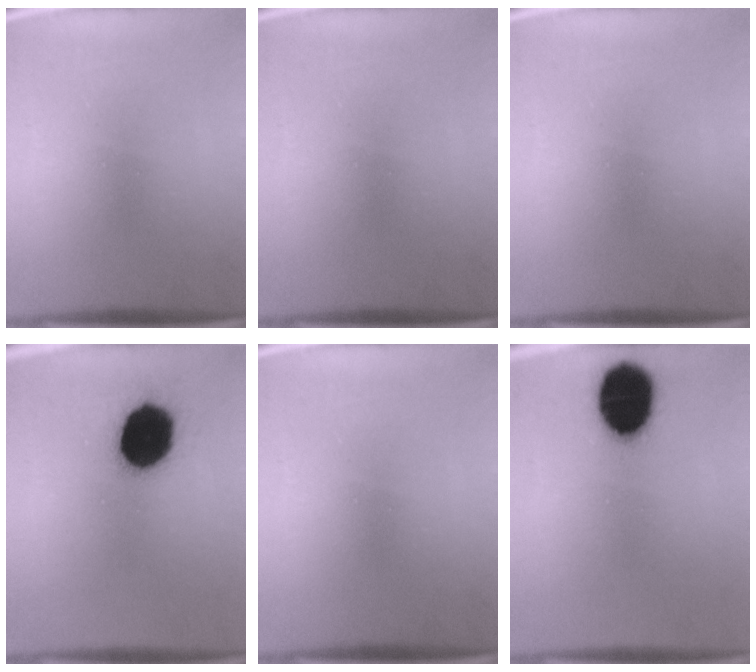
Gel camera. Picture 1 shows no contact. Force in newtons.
{"total": 0.0}
{"total": 0.0}
{"total": 16.9}
{"total": 0.0}
{"total": 16.4}